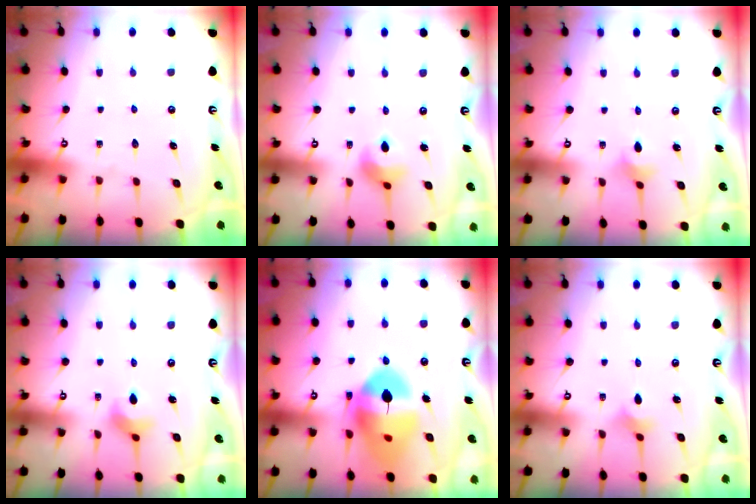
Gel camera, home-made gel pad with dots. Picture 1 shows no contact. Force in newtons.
{"total": 6.3, "press": 6.3, "slide": 0.6}
{"total": 2.8, "press": 2.8, "slide": 0.6}
{"total": 4.8, "press": 4.7, "slide": 0.9}
{"total": 17.3, "press": 17.2, "slide": 2.2}
{"total": 1.9, "press": 1.8, "slide": 0.5}